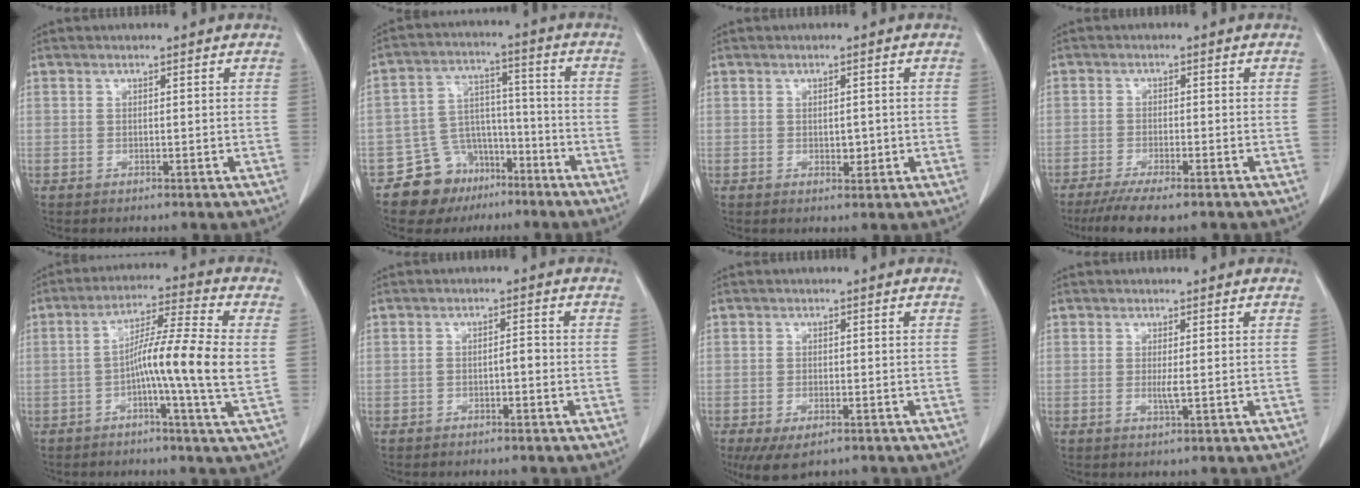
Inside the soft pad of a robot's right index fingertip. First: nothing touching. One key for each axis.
{"total": 9.9, "fx": -6.4, "fy": 7.2, "fz": 1.9, "tx": -0.034, "ty": 0.049, "tz": -0.098}
{"total": 1.9, "fx": -0.2, "fy": 1.2, "fz": 1.5, "tx": -0.020, "ty": 0.000, "tz": 0.003}
{"total": 8.2, "fx": -6.4, "fy": 1.4, "fz": 5.0, "tx": -0.074, "ty": -0.016, "tz": -0.098}
{"total": 11.8, "fx": -0.8, "fy": -0.6, "fz": 11.8, "tx": -0.200, "ty": 0.007, "tz": -0.025}
{"total": 1.6, "fx": -0.7, "fy": 0.5, "fz": 1.4, "tx": -0.019, "ty": 0.006, "tz": -0.009}
{"total": 5.5, "fx": -3.5, "fy": 2.3, "fz": 3.6, "tx": -0.062, "ty": -0.010, "tz": -0.053}
{"total": 1.5, "fx": 0.0, "fy": -0.1, "fz": 1.5, "tx": -0.031, "ty": -0.004, "tz": 0.003}